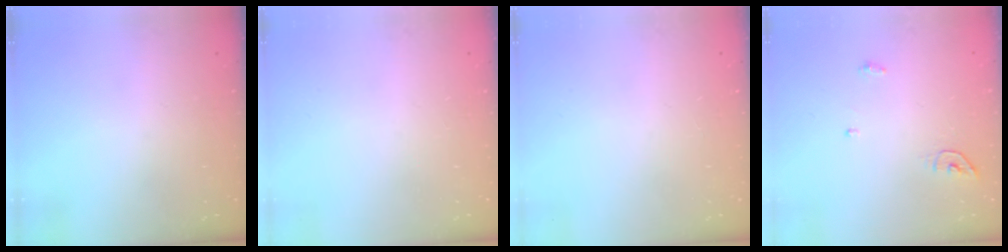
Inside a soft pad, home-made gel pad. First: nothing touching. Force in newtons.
{"total": 0.0}
{"total": 0.0}
{"total": 4.5, "press": 4.5, "slide": 0.2}